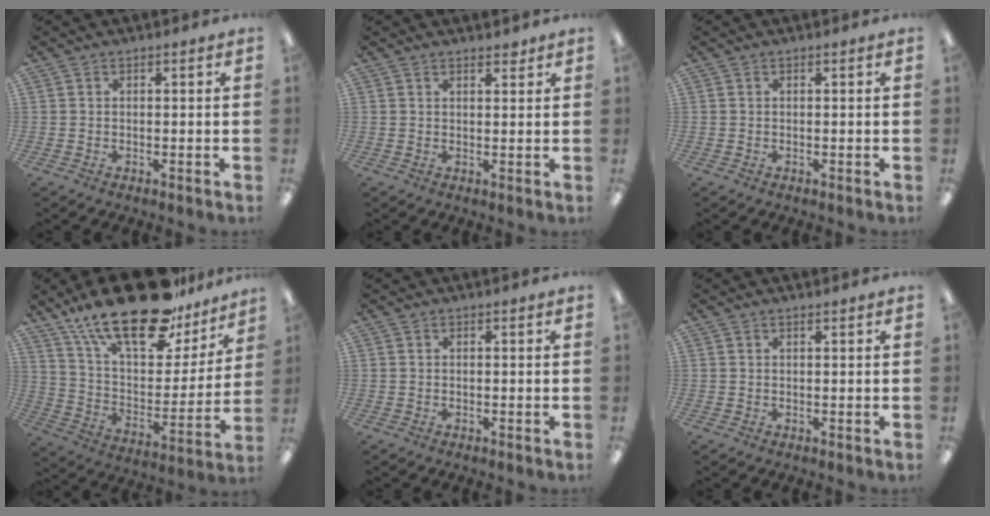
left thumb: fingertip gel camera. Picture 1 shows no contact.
{"total": 2.1, "force": [1.8, 0.8, 0.7], "torque": [0.001, -0.009, 0.030]}
{"total": 0.0}
{"total": 25.7, "force": [18.1, 10.2, 15.2], "torque": [-0.244, -0.112, 0.311]}
{"total": 0.0}
{"total": 0.6, "force": [0.5, 0.1, 0.2], "torque": [-0.005, 0.001, 0.009]}